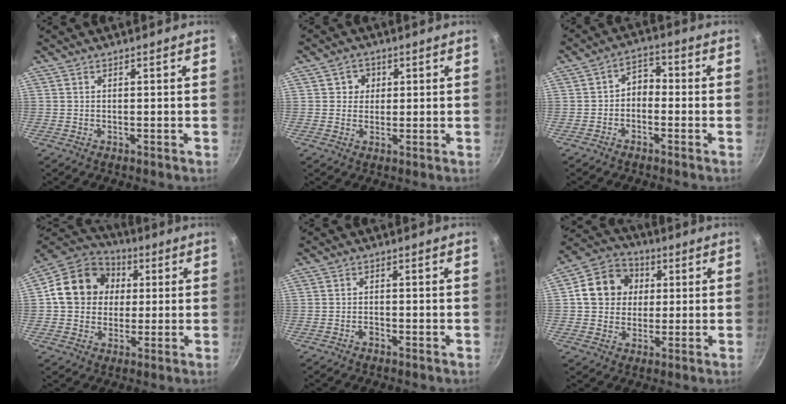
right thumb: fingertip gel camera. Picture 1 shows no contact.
{"total": 3.3, "force": [0.9, 3.1, 0.8], "torque": [0.013, 0.001, 0.010]}
{"total": 4.3, "force": [-1.1, 3.1, 2.7], "torque": [-0.024, 0.024, -0.028]}
{"total": 15.2, "force": [2.1, 13.0, 7.5], "torque": [-0.101, 0.023, 0.021]}
{"total": 1.1, "force": [-0.7, 0.6, 0.6], "torque": [-0.012, 0.008, -0.015]}
{"total": 11.7, "force": [2.0, 10.2, 5.4], "torque": [-0.066, 0.016, 0.020]}